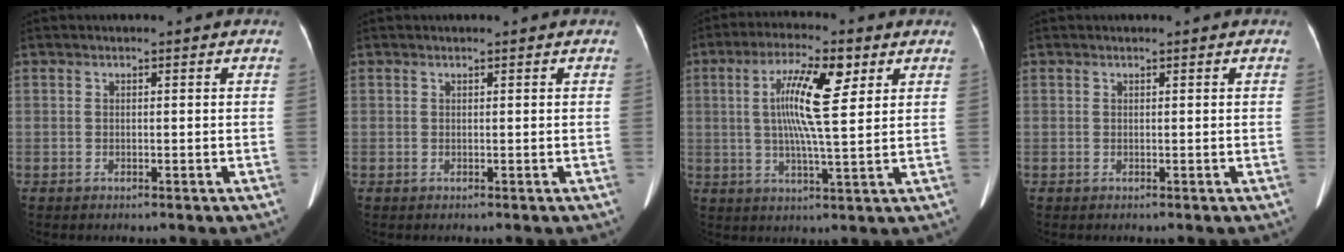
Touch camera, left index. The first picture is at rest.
{"total": 0.9, "force": [0.8, 0.0, 0.4], "torque": [-0.009, 0.004, 0.011]}
{"total": 9.9, "force": [2.5, 1.0, 9.5], "torque": [-0.171, 0.002, 0.043]}
{"total": 0.8, "force": [0.7, 0.0, 0.3], "torque": [-0.008, 0.003, 0.009]}